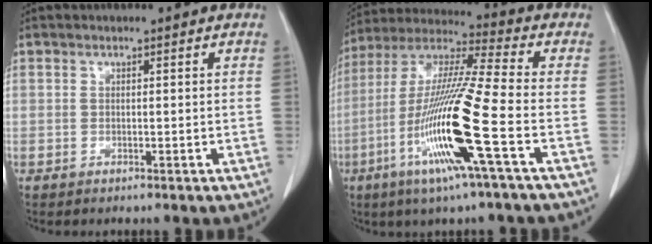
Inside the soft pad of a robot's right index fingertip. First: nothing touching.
{"total": 17.7, "force": [-6.2, -0.8, 16.5], "torque": [-0.339, -0.021, -0.127]}